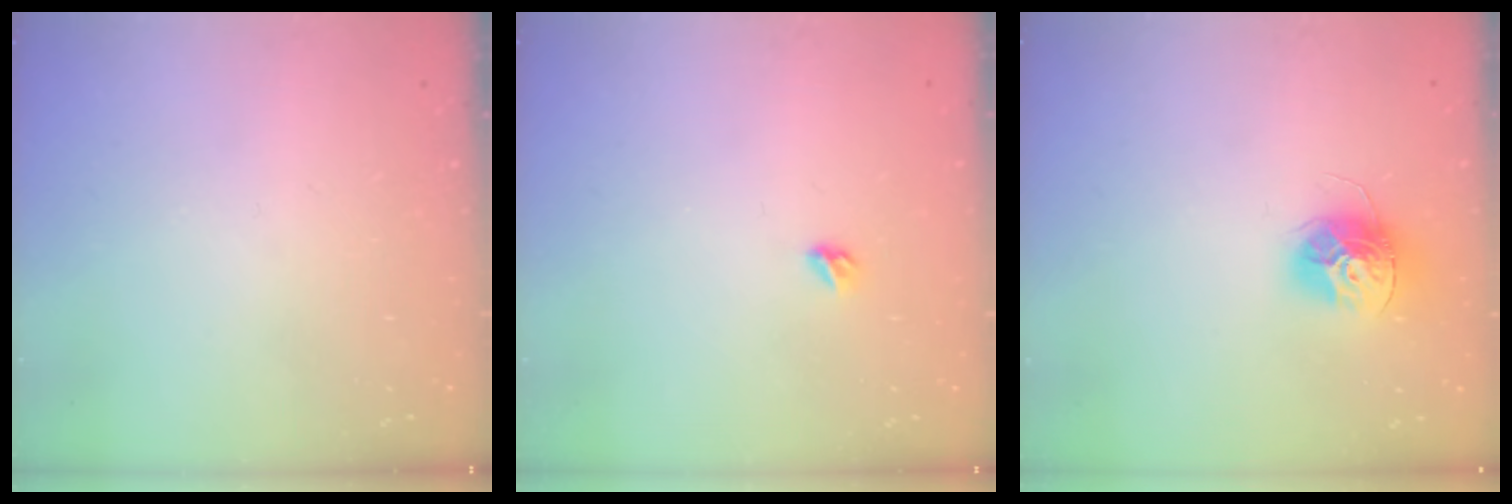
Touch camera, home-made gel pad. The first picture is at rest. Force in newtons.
{"total": 3.4, "press": 3.3, "slide": 0.8}
{"total": 12.2, "press": 12.2, "slide": 0.4}